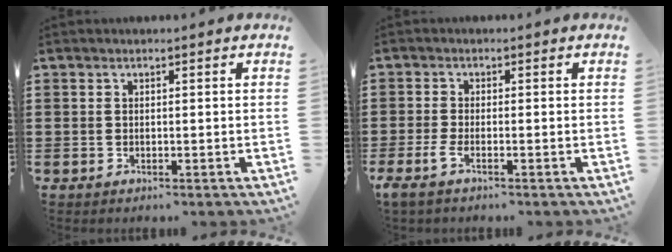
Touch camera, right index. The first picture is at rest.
{"total": 2.0, "force": [-1.2, 0.3, 1.6], "torque": [-0.049, -0.010, -0.028]}